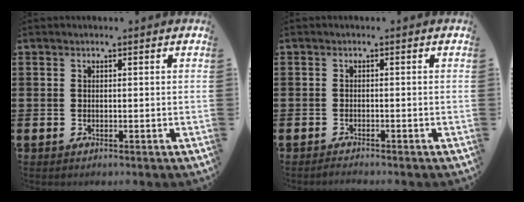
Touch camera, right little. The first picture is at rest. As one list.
[{"total": 0.8, "force": [-0.7, 0.0, 0.1], "torque": [-0.004, -0.002, -0.015]}]